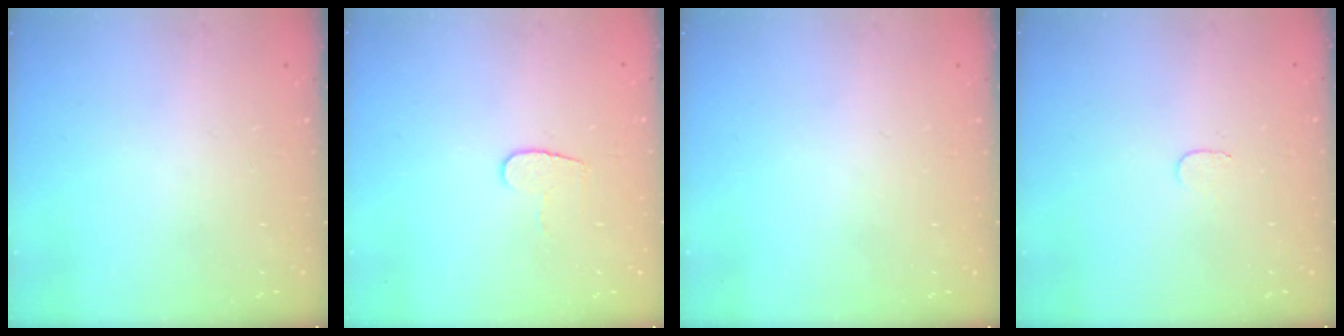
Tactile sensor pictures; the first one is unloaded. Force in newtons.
{"total": 5.0, "press": 5.0, "slide": 0.5}
{"total": 0.0}
{"total": 3.0, "press": 3.0, "slide": 0.3}